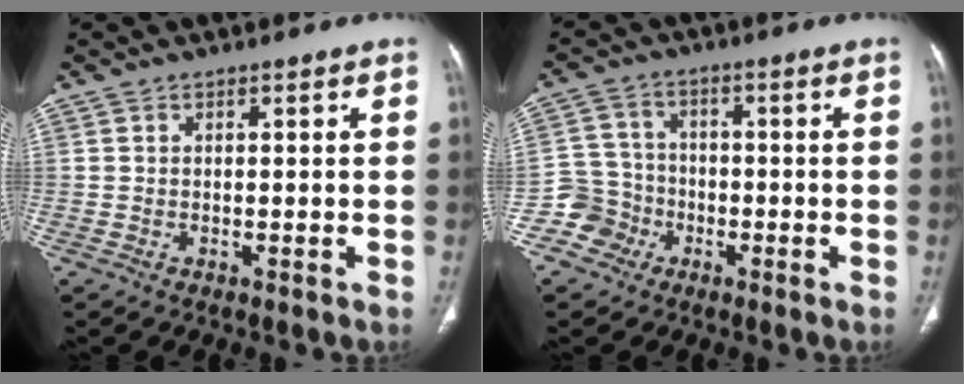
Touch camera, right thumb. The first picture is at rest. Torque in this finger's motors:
{"motor_torque": [0.03, 0.15, -0.17, 0.13, 0.02]}